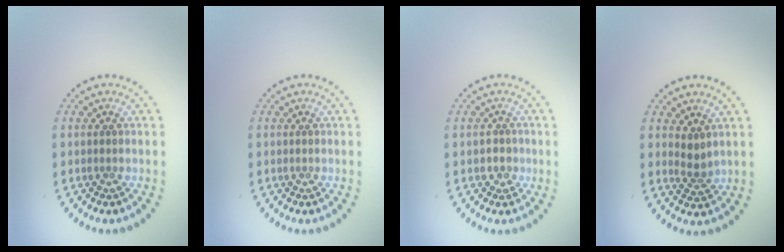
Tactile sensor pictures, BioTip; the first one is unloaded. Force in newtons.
{"total": 0.0}
{"total": 1.5, "press": 1.3, "slide": 0.8}
{"total": 1.6, "press": 1.3, "slide": 0.9}